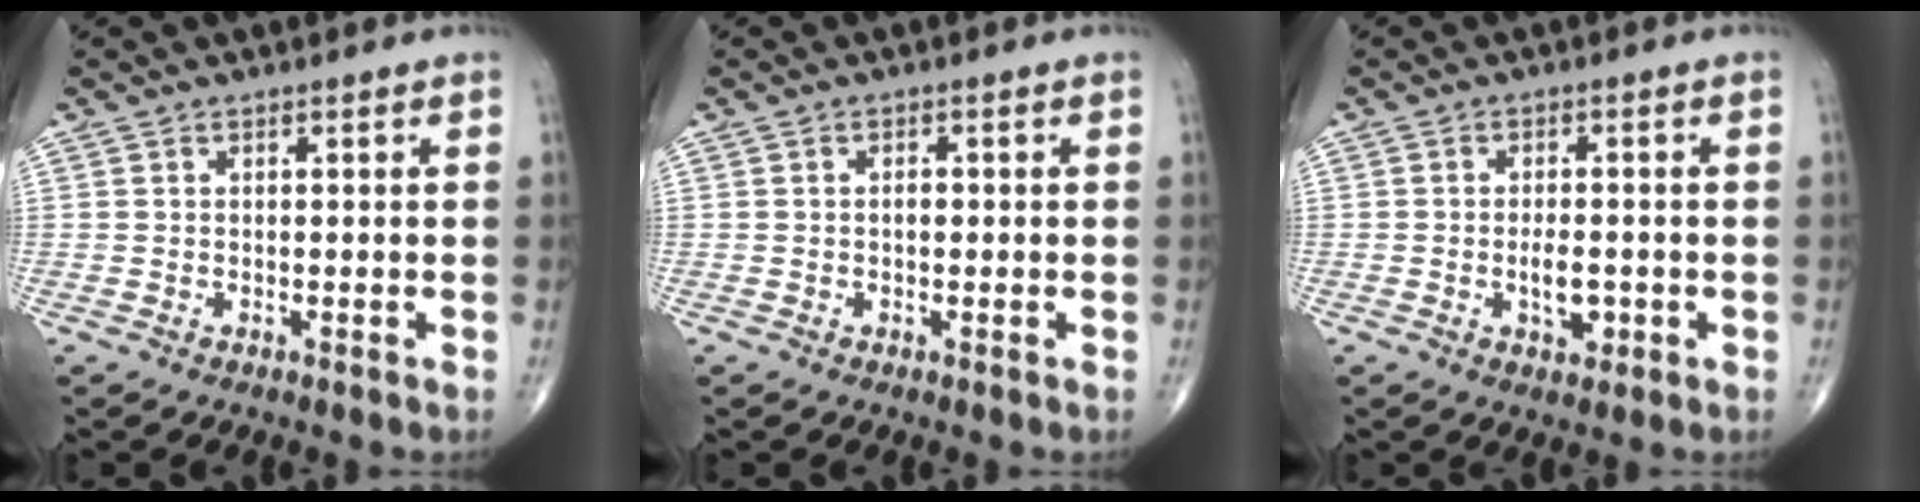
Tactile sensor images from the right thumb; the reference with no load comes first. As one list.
[{"total": 1.2, "force": [-0.1, 0.8, 1.0], "torque": [-0.012, 0.002, -0.005]}, {"total": 4.3, "force": [-1.1, 2.3, 3.5], "torque": [-0.051, 0.001, -0.016]}]